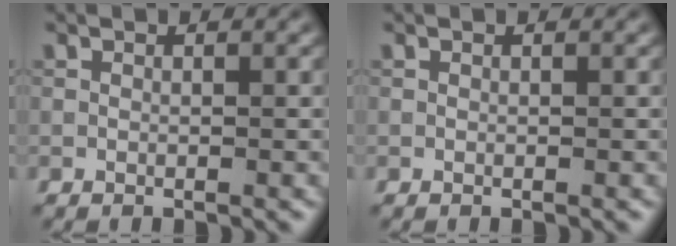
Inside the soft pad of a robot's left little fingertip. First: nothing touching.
{"total": 0.0}